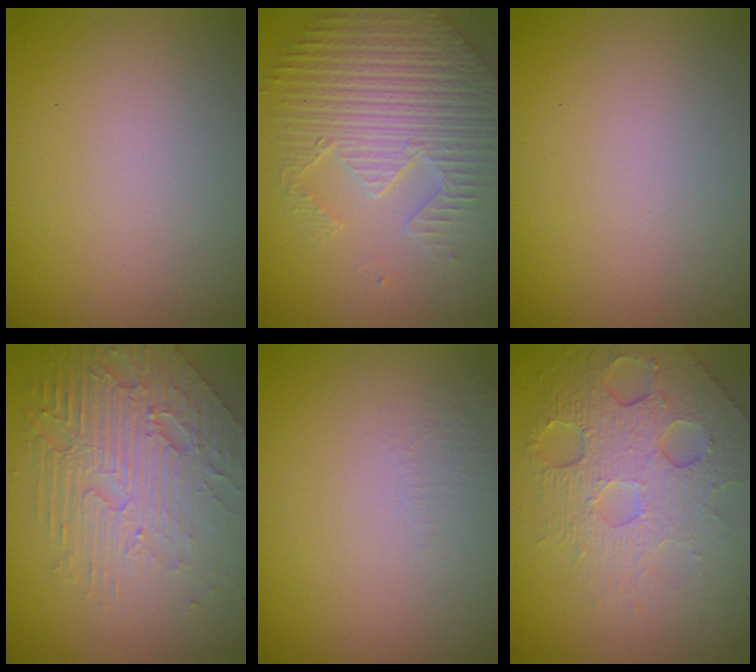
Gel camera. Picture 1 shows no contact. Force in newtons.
{"total": 5.3, "press": 4.7, "slide": 2.4}
{"total": 0.0}
{"total": 6.8, "press": 4.9, "slide": 4.7}
{"total": 1.0, "press": 0.9, "slide": 0.3}
{"total": 6.8, "press": 4.9, "slide": 4.7}